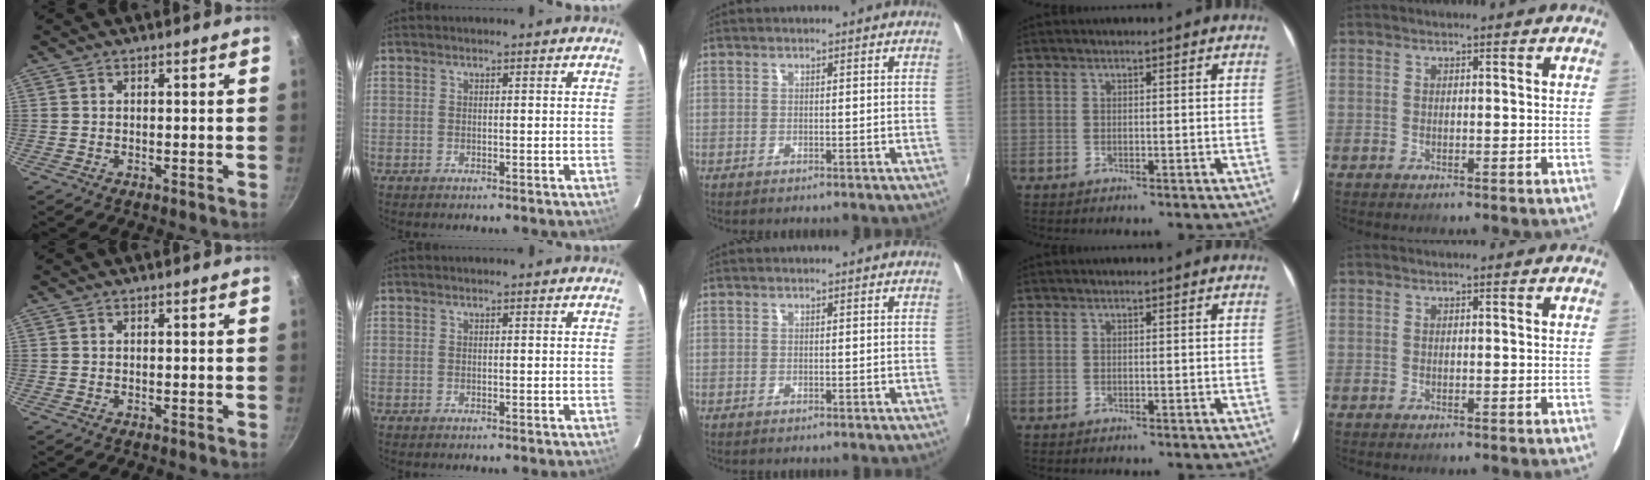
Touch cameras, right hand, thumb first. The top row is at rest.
{}